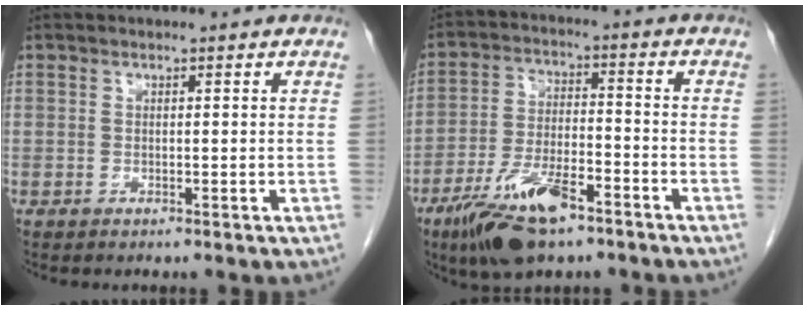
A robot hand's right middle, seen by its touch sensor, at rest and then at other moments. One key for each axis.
{"total": 12.0, "fx": -7.7, "fy": 3.7, "fz": 8.5, "tx": -0.166, "ty": -0.012, "tz": -0.135}